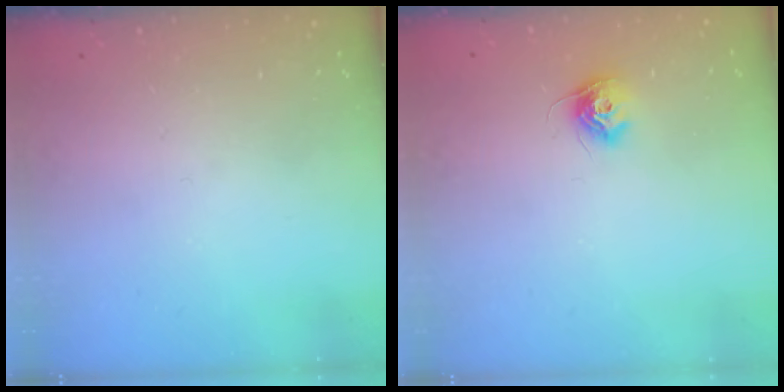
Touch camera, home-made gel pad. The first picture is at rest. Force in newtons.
{"total": 8.7, "press": 8.6, "slide": 0.4}